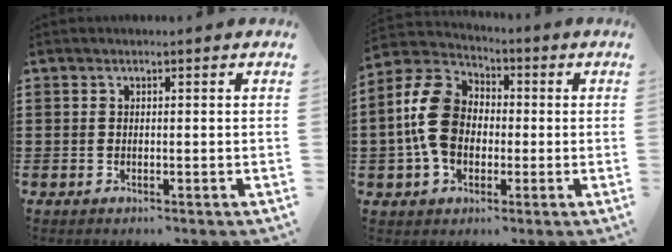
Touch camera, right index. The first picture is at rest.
{"total": 11.8, "force": [-0.6, 8.7, 7.9], "torque": [-0.200, 0.017, -0.015]}